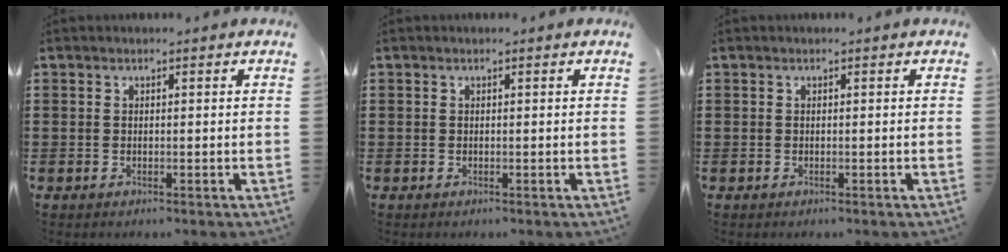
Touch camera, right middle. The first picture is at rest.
{"total": 0.0}
{"total": 0.0}